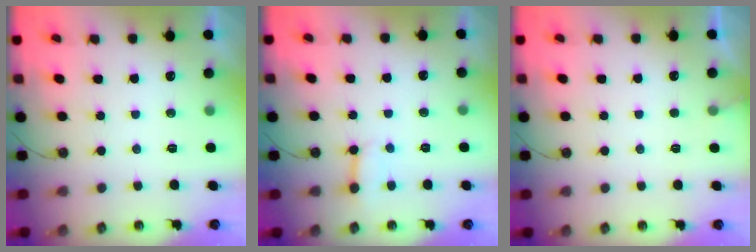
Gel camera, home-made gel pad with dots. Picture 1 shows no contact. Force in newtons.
{"total": 3.5, "press": 3.5, "slide": 0.5}
{"total": 4.6, "press": 4.6, "slide": 0.3}